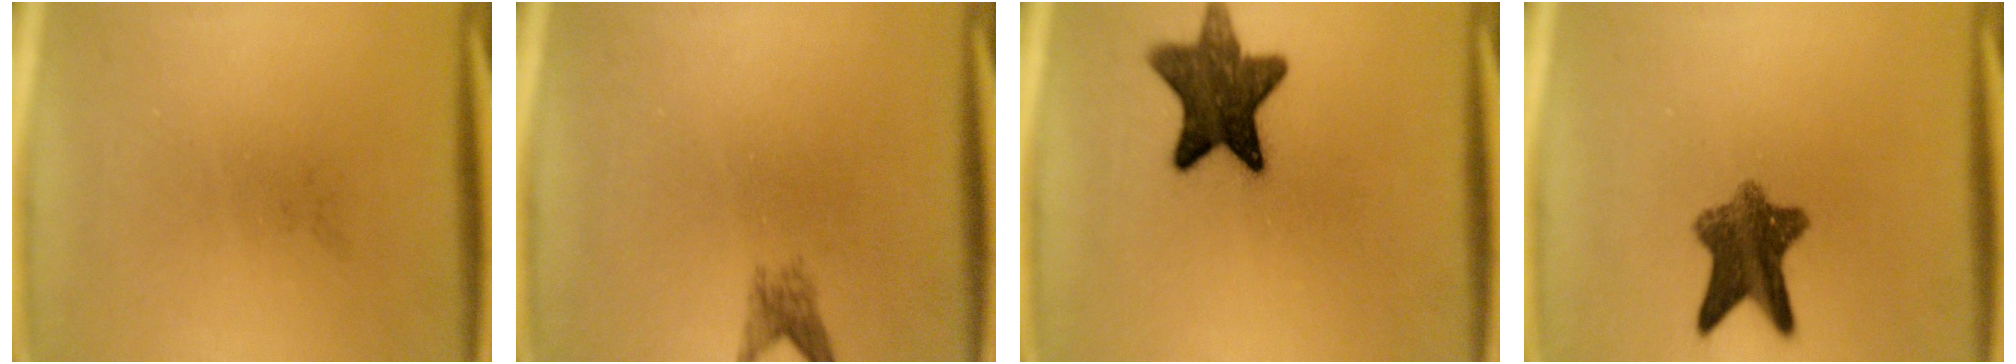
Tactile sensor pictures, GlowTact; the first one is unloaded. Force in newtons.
{"total": 1.9}
{"total": 11.5}
{"total": 8.2}